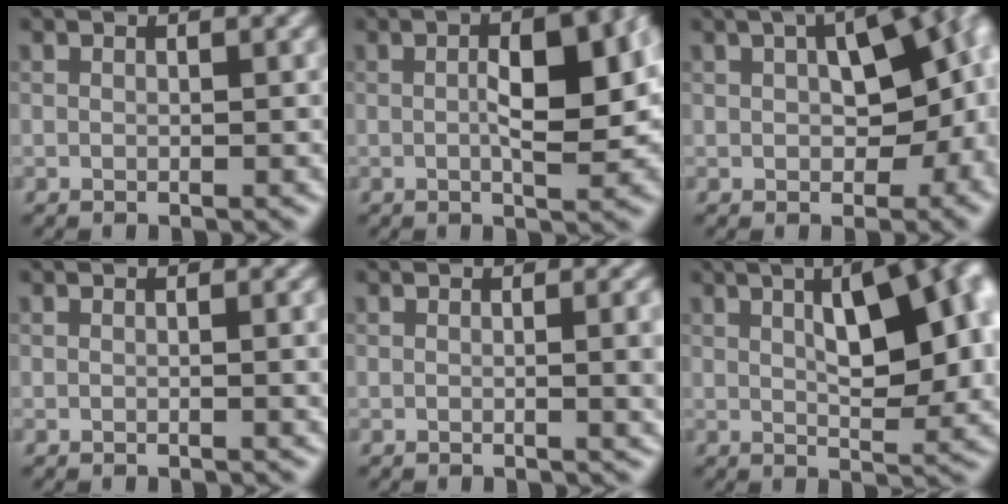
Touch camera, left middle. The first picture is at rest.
{"total": 8.0, "force": [0.6, 3.0, 7.4], "torque": [-0.102, 0.008, 0.012]}
{"total": 12.1, "force": [1.1, 6.6, 10.1], "torque": [-0.117, 0.007, 0.023]}
{"total": 1.7, "force": [0.1, 0.5, 1.7], "torque": [-0.018, 0.001, -0.001]}
{"total": 3.5, "force": [0.1, 1.1, 3.3], "torque": [-0.033, 0.004, -0.001]}
{"total": 10.1, "force": [2.5, 3.8, 9.0], "torque": [-0.107, 0.018, 0.032]}